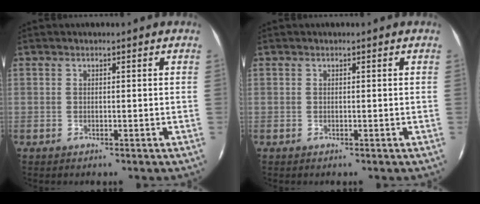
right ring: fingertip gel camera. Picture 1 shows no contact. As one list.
[{"total": 0.0}]